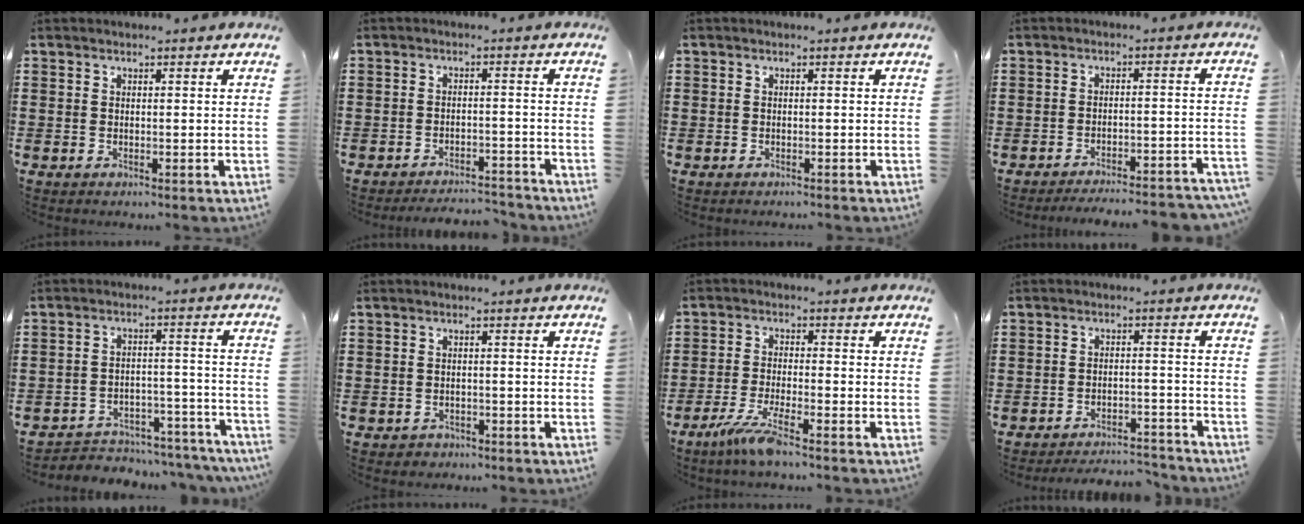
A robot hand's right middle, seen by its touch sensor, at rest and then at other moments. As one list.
[{"total": 3.4, "force": [-3.4, 0.3, -0.1], "torque": [-0.005, 0.002, -0.073]}, {"total": 0.6, "force": [-0.5, 0.4, 0.0], "torque": [0.001, 0.004, -0.012]}, {"total": 3.8, "force": [-3.7, -0.2, 1.1], "torque": [-0.019, -0.001, -0.075]}, {"total": 4.3, "force": [-4.2, 1.0, 0.5], "torque": [-0.014, 0.010, -0.089]}, {"total": 1.0, "force": [-0.8, 0.6, 0.0], "torque": [-0.003, 0.002, -0.019]}, {"total": 5.1, "force": [-3.7, 0.0, 3.6], "torque": [-0.085, -0.019, -0.071]}, {"total": 3.9, "force": [-3.9, 0.3, 0.2], "torque": [-0.007, 0.004, -0.082]}]